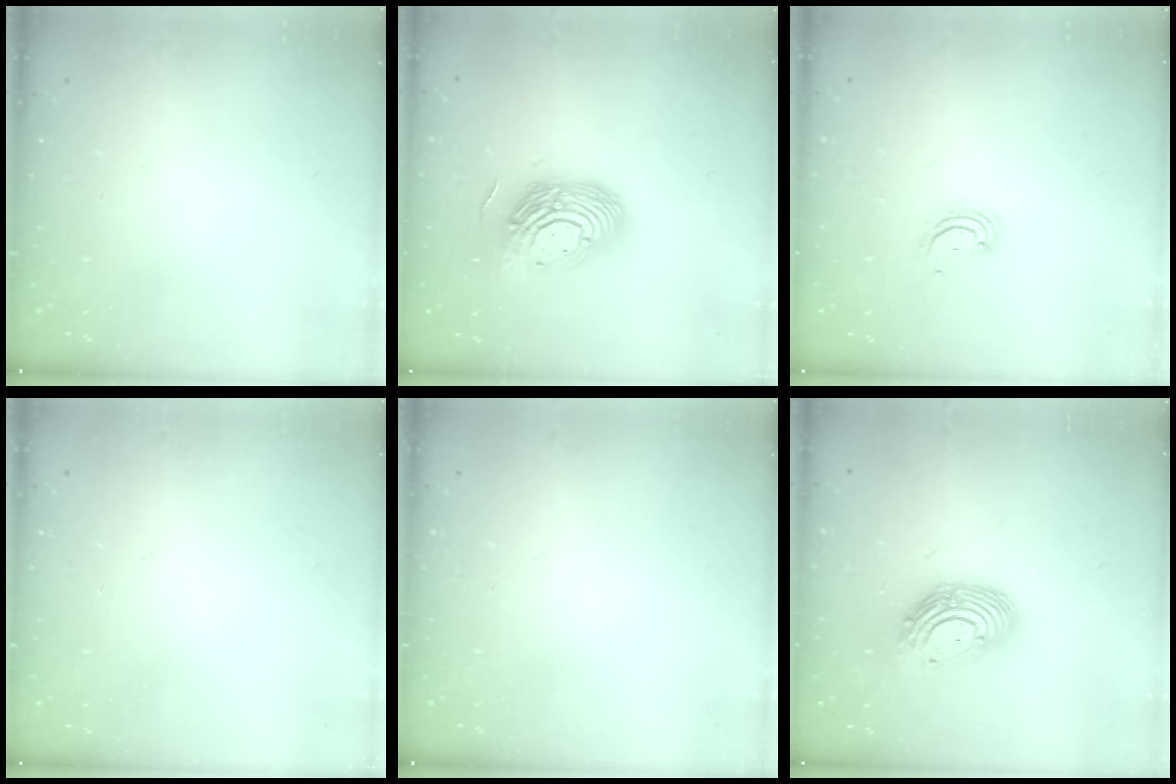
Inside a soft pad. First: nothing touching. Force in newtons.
{"total": 17.0, "press": 16.9, "slide": 1.3}
{"total": 2.8, "press": 2.8, "slide": 0.3}
{"total": 0.0}
{"total": 0.0}
{"total": 13.2, "press": 13.1, "slide": 1.3}